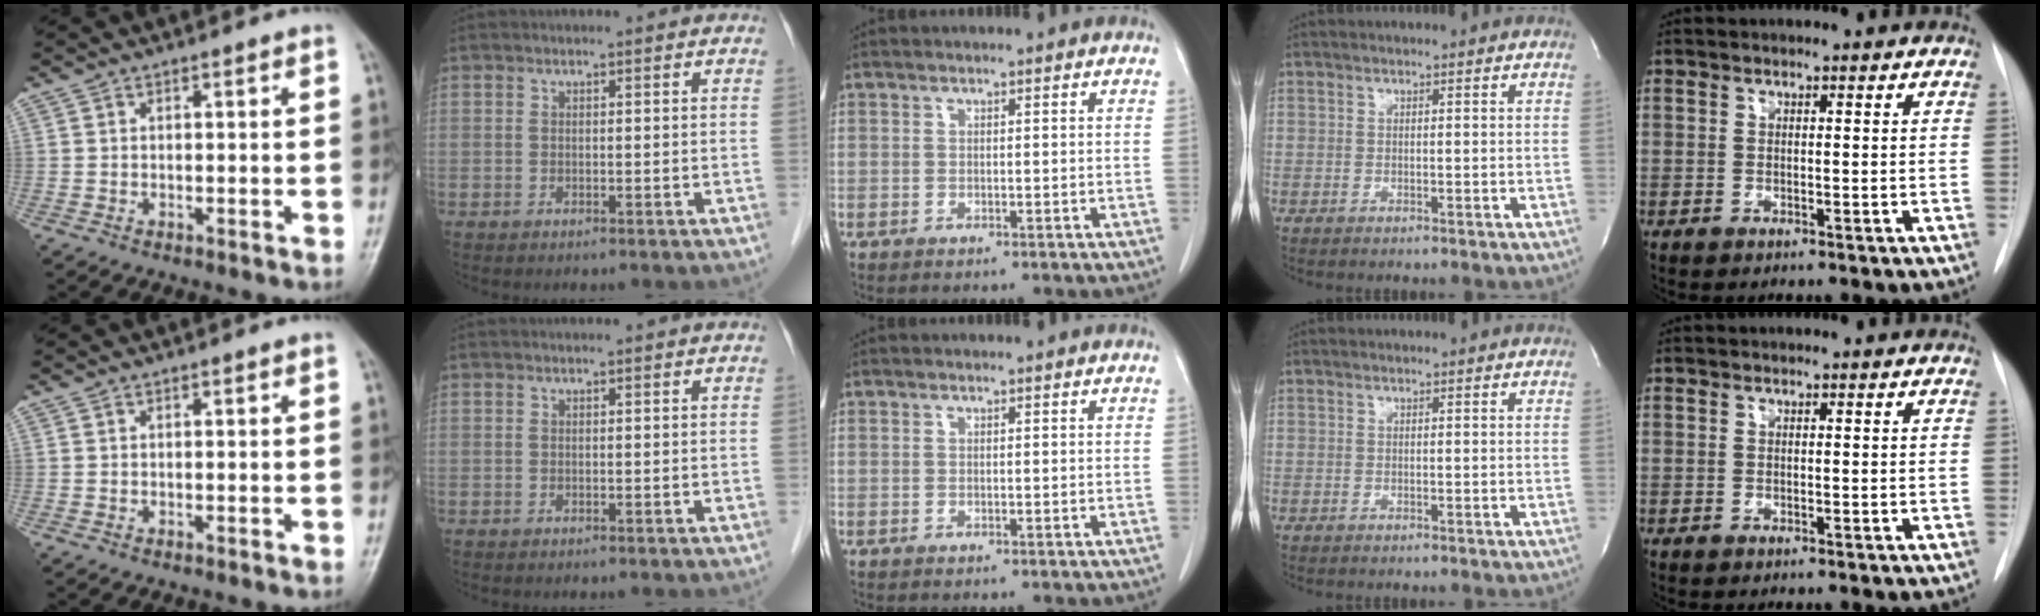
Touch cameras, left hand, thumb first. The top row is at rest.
{}